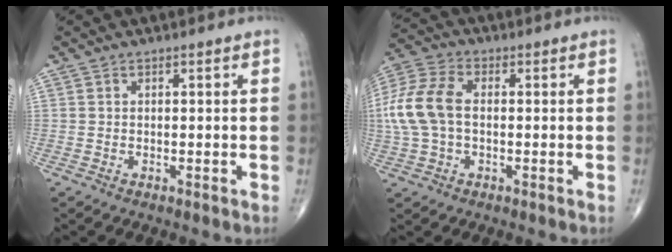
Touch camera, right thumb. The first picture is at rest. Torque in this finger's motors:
{"motor_torque": [-0.33, 0.80, 0.97, -0.26, 0.13]}